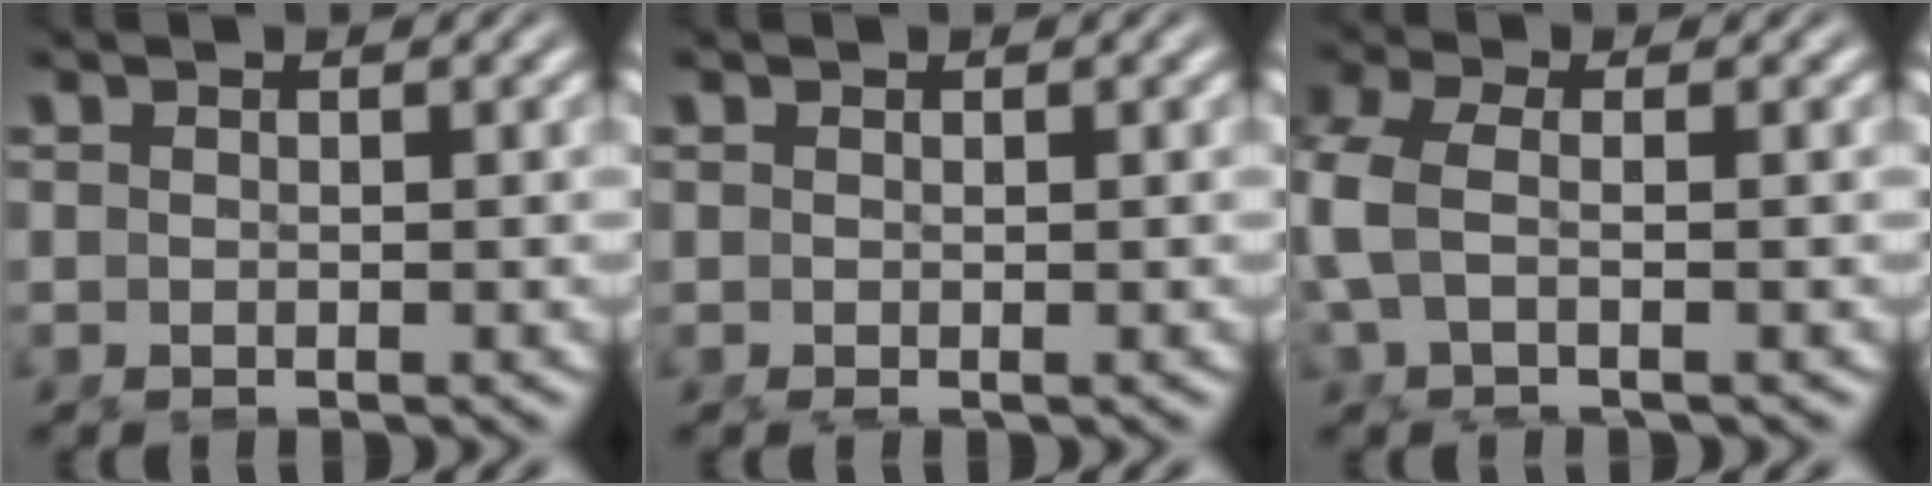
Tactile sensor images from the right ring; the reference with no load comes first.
{"total": 0.0}
{"total": 4.3, "force": [-0.1, 2.4, 3.6], "torque": [-0.102, -0.010, 0.004]}